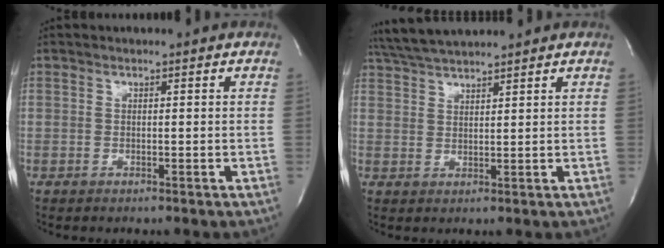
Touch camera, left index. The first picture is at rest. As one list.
[{"total": 6.9, "force": [6.3, 0.3, 2.6], "torque": [-0.056, 0.027, 0.119]}]